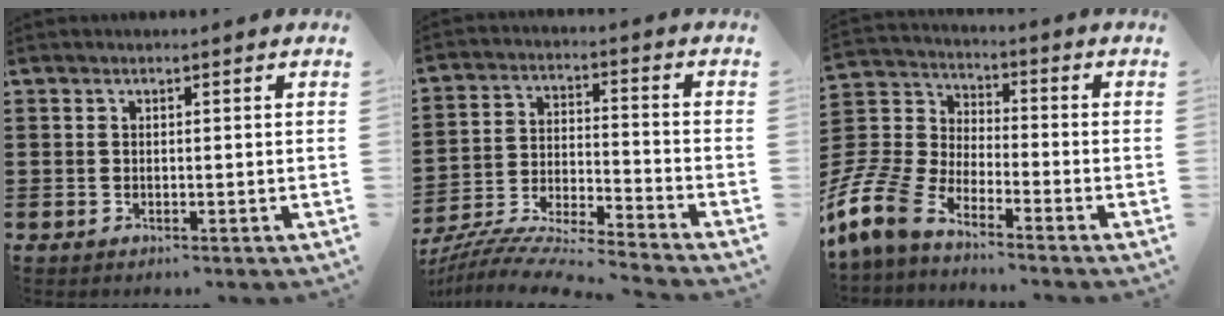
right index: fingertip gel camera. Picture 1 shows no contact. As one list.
[{"total": 7.7, "force": [-7.4, -0.2, 2.1], "torque": [-0.050, -0.006, -0.151]}, {"total": 8.9, "force": [-7.6, 3.1, 3.6], "torque": [-0.122, -0.001, -0.162]}]